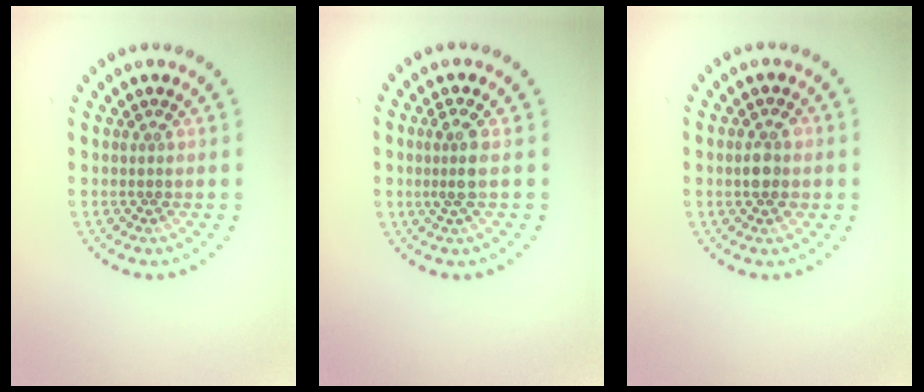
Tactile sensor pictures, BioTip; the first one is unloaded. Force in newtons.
{"total": 2.1, "press": 1.7, "slide": 1.2}
{"total": 2.3, "press": 2.3, "slide": 0.3}